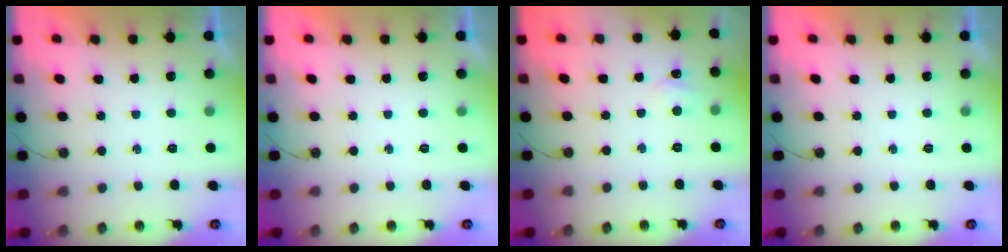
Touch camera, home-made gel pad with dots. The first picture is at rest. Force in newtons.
{"total": 0.0}
{"total": 4.6, "press": 4.5, "slide": 0.7}
{"total": 0.0}